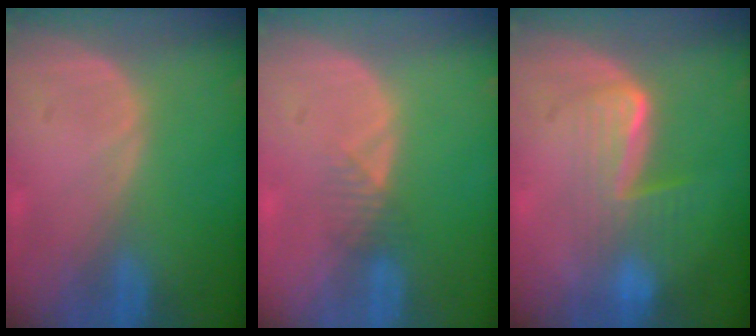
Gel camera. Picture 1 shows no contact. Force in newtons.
{"total": 1.9, "press": 1.6, "slide": 1.0}
{"total": 6.6, "press": 5.9, "slide": 3.0}